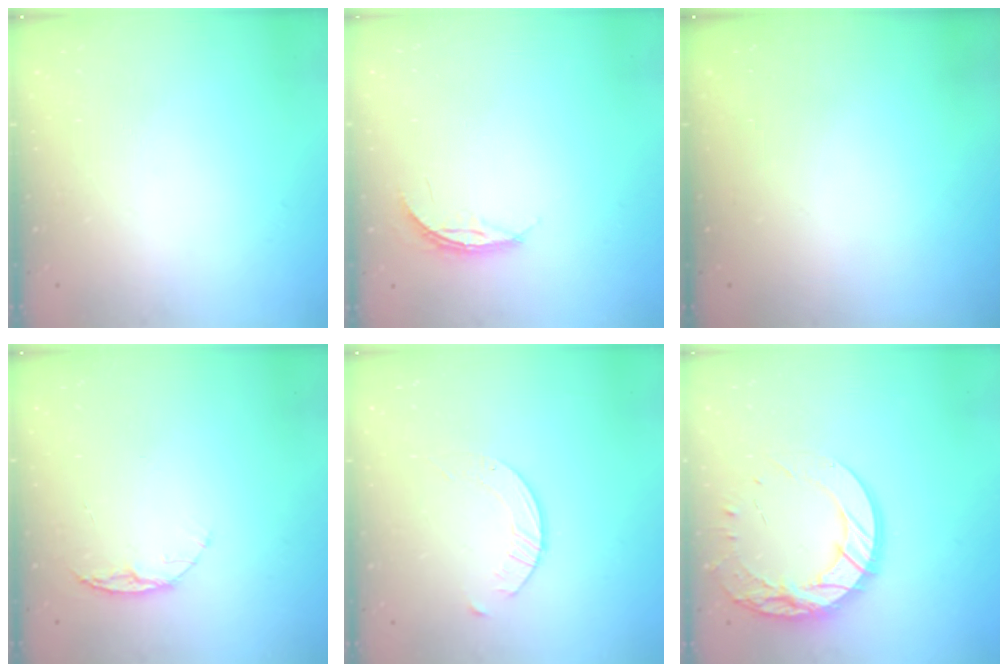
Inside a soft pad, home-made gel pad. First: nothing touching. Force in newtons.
{"total": 3.8, "press": 3.8, "slide": 0.3}
{"total": 0.0}
{"total": 6.1, "press": 6.0, "slide": 0.7}
{"total": 2.6, "press": 2.6, "slide": 0.3}
{"total": 16.6, "press": 16.5, "slide": 1.2}